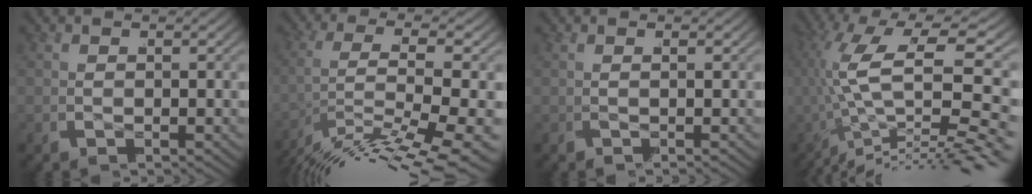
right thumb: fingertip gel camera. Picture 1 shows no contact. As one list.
[{"total": 10.3, "force": [-5.5, 4.7, 7.3], "torque": [-0.170, -0.045, -0.059]}, {"total": 0.6, "force": [0.1, -0.4, 0.5], "torque": [-0.013, 0.007, -0.004]}, {"total": 10.3, "force": [-2.8, 4.4, 8.9], "torque": [-0.207, -0.013, -0.027]}]